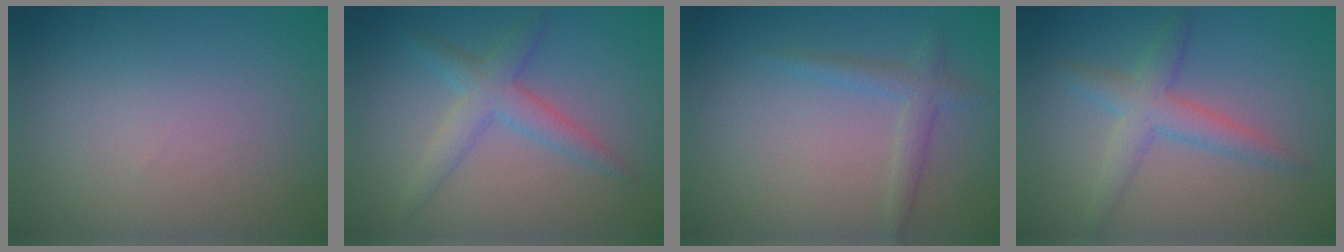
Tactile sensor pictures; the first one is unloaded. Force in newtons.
{"total": 2.9, "press": 2.9, "slide": 0.1}
{"total": 1.8, "press": 1.8, "slide": 0.0}
{"total": 3.2, "press": 3.2, "slide": 0.0}